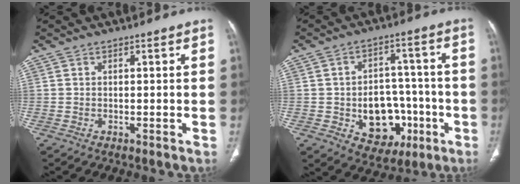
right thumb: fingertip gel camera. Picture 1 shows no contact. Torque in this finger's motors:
{"motor_torque": [2.90, 1.02, 1.21, -0.73, 0.23]}